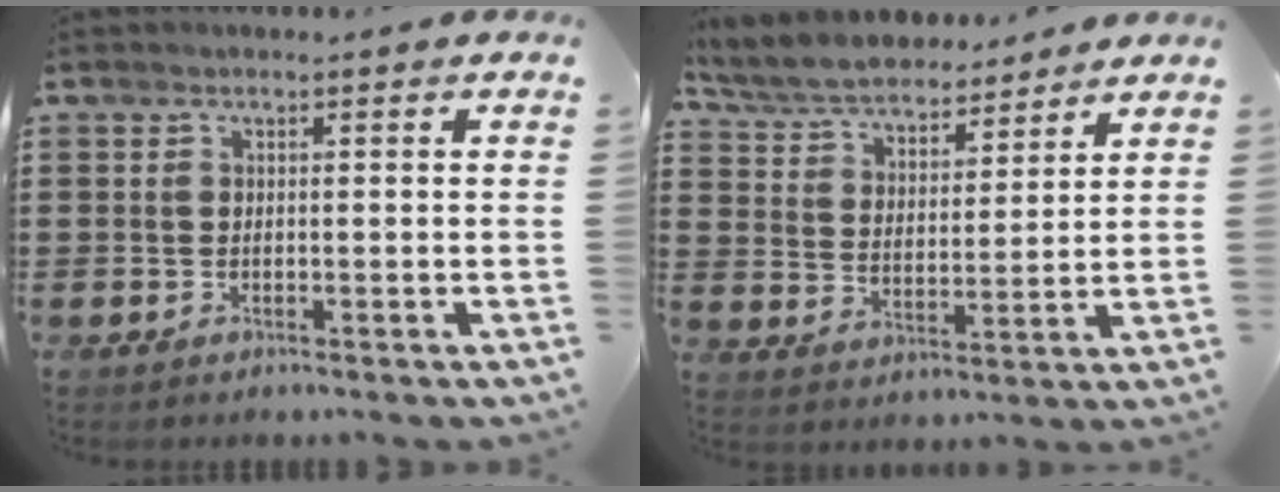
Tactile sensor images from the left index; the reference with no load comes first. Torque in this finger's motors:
{"motor_torque": [1.03, -1.11, 0.12, 0.10]}